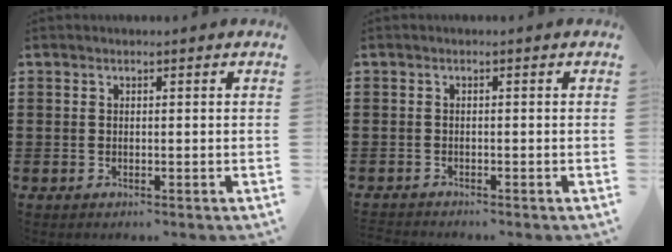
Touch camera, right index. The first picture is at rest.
{"total": 0.9, "force": [-0.9, 0.1, -0.1], "torque": [-0.001, 0.002, -0.019]}